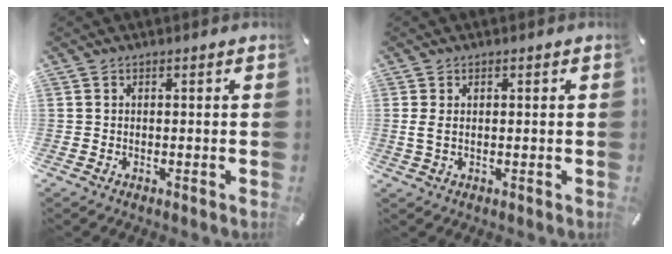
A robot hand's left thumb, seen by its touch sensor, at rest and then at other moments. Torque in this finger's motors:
{"motor_torque": [0.66, 0.52, 0.28, -0.30, 0.08]}